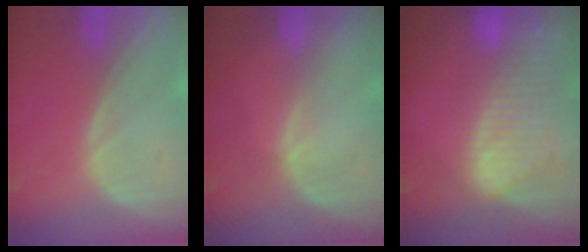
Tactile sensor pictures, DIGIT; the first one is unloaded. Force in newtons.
{"total": 1.2, "press": 0.7, "slide": 0.9}
{"total": 9.3, "press": 8.1, "slide": 4.4}